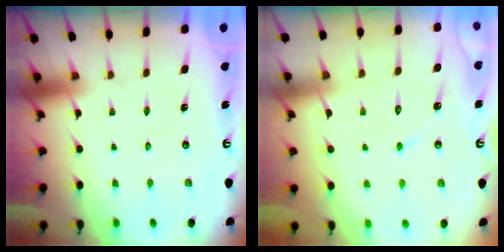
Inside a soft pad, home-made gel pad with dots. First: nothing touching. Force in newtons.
{"total": 6.7, "press": 6.6, "slide": 0.7}